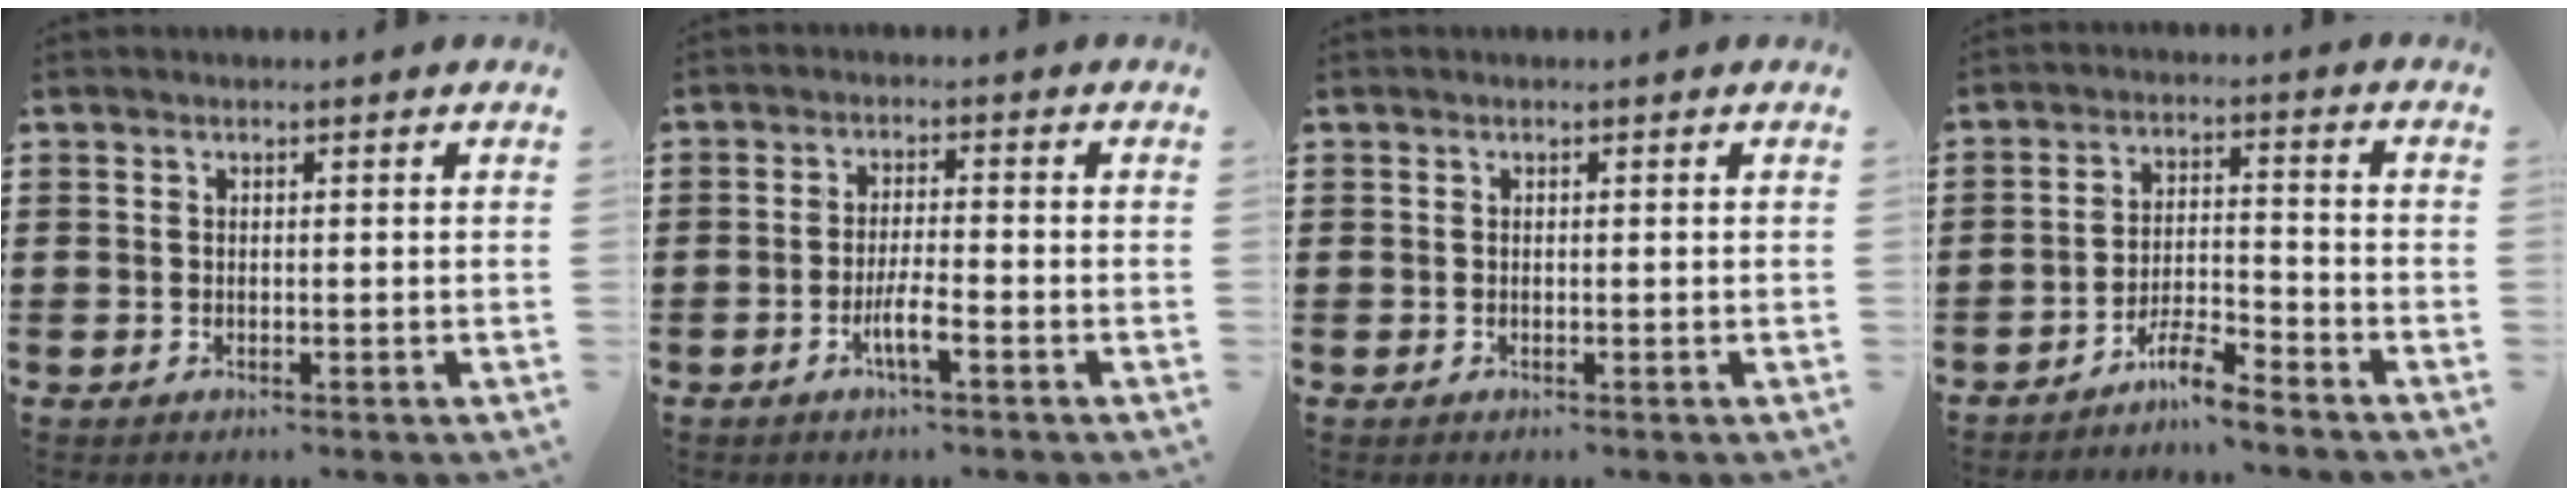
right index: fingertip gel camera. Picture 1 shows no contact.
{"total": 3.8, "force": [-1.9, 0.4, 3.3], "torque": [-0.070, -0.005, -0.038]}
{"total": 0.0}
{"total": 5.2, "force": [-4.7, 0.2, 2.1], "torque": [-0.054, 0.001, -0.095]}